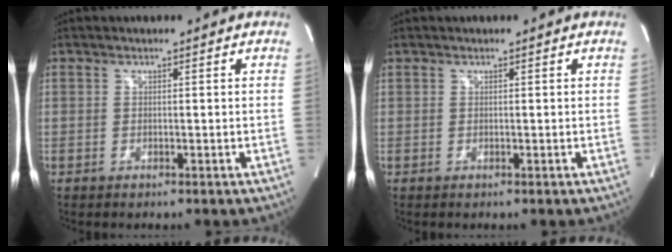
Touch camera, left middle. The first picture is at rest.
{"total": 0.0}